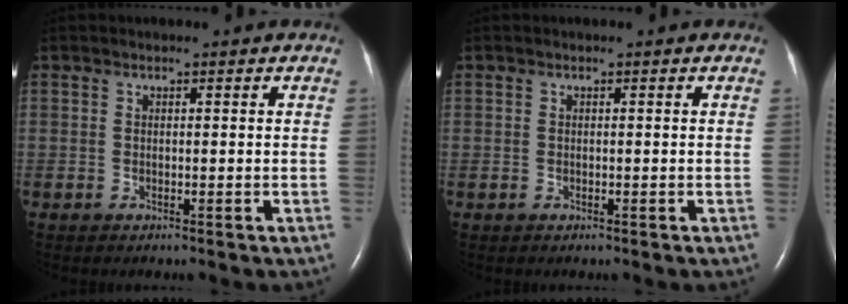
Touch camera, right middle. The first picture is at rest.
{"total": 0.0}